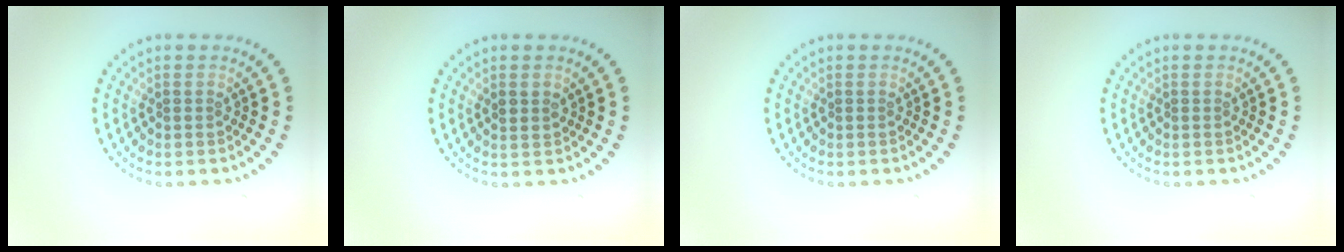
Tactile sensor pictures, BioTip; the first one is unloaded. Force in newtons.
{"total": 1.1, "press": 1.0, "slide": 0.5}
{"total": 0.0}
{"total": 0.0}